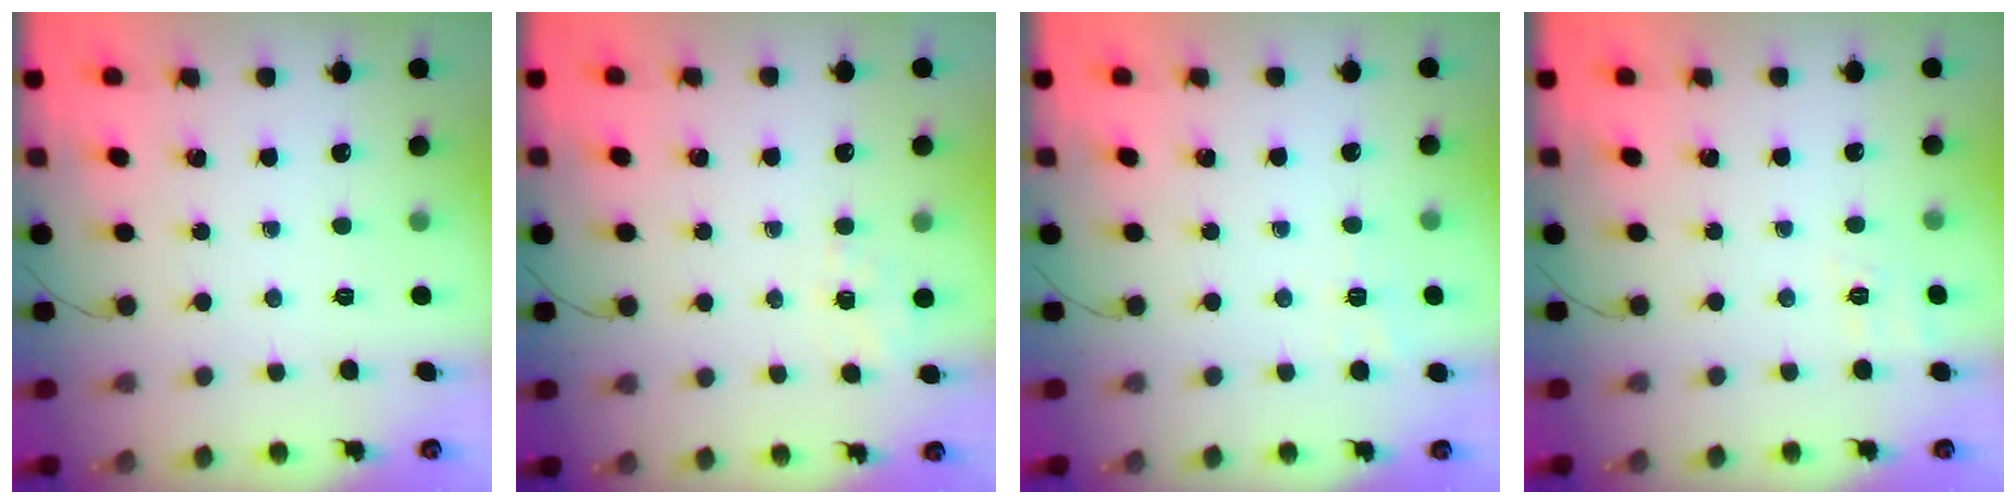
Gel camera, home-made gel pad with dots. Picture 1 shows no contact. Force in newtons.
{"total": 1.7, "press": 1.2, "slide": 1.3}
{"total": 1.9, "press": 0.5, "slide": 1.9}
{"total": 6.7, "press": 6.4, "slide": 2.0}